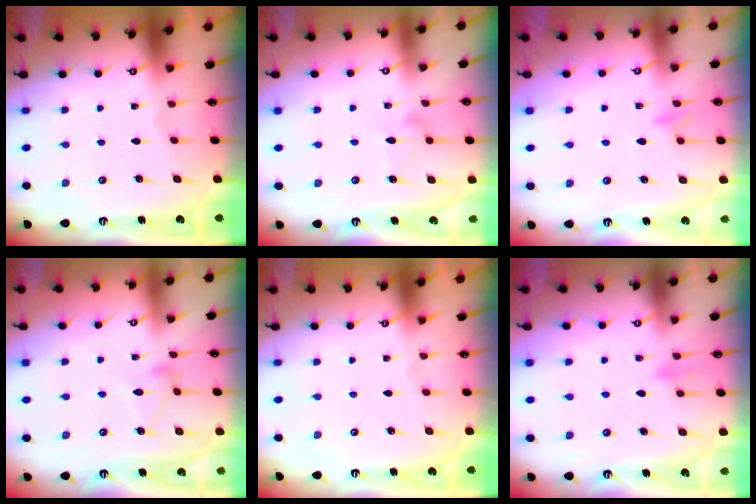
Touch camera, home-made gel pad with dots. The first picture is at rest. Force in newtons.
{"total": 6.1, "press": 6.1, "slide": 0.4}
{"total": 7.7, "press": 7.6, "slide": 0.8}
{"total": 6.7, "press": 6.7, "slide": 0.4}
{"total": 0.0}
{"total": 7.9, "press": 7.8, "slide": 1.4}